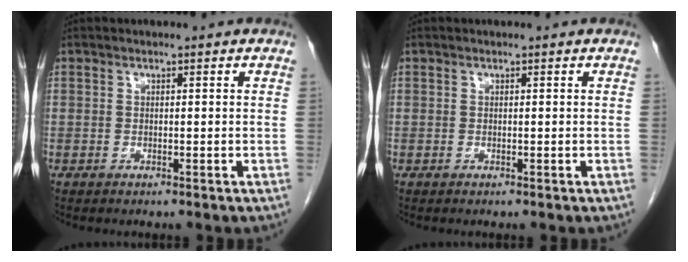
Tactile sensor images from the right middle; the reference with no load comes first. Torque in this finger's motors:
{"motor_torque": [-0.23, -0.07, 0.00, -0.01]}